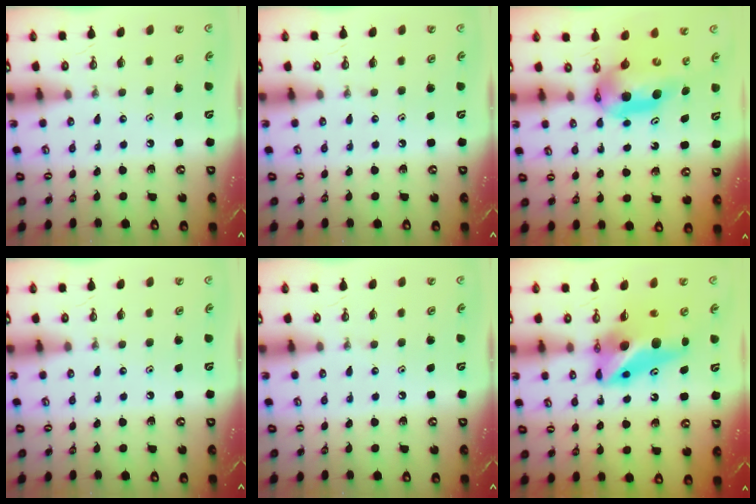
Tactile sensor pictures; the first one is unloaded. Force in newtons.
{"total": 0.0}
{"total": 8.1, "press": 8.0, "slide": 1.0}
{"total": 0.0}
{"total": 0.0}
{"total": 12.1, "press": 11.6, "slide": 3.3}